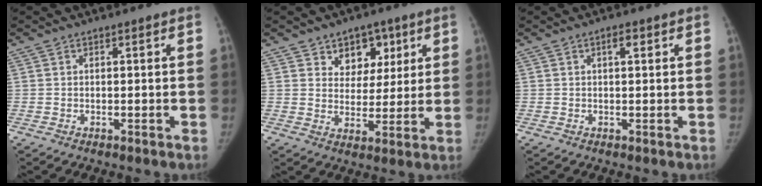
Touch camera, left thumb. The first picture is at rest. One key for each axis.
{"total": 8.1, "fx": 4.4, "fy": 6.2, "fz": 2.6, "tx": 0.008, "ty": -0.017, "tz": 0.069}
{"total": 1.6, "fx": 0.6, "fy": 0.6, "fz": 1.4, "tx": -0.019, "ty": 0.003, "tz": 0.009}